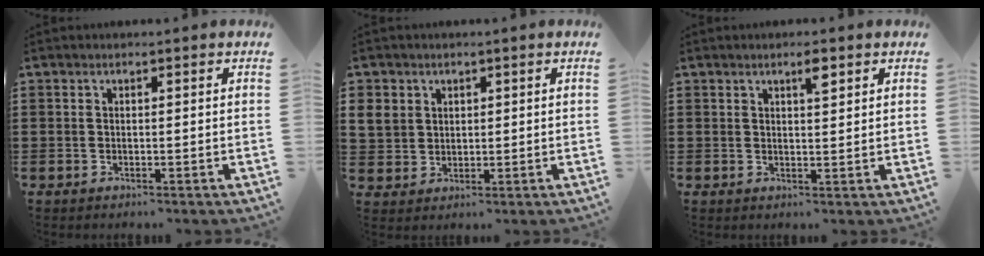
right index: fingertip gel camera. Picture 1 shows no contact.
{"total": 4.0, "force": [1.6, 3.5, 0.7], "torque": [-0.031, 0.014, 0.030]}
{"total": 2.5, "force": [1.6, 0.5, 1.8], "torque": [-0.022, -0.003, 0.023]}